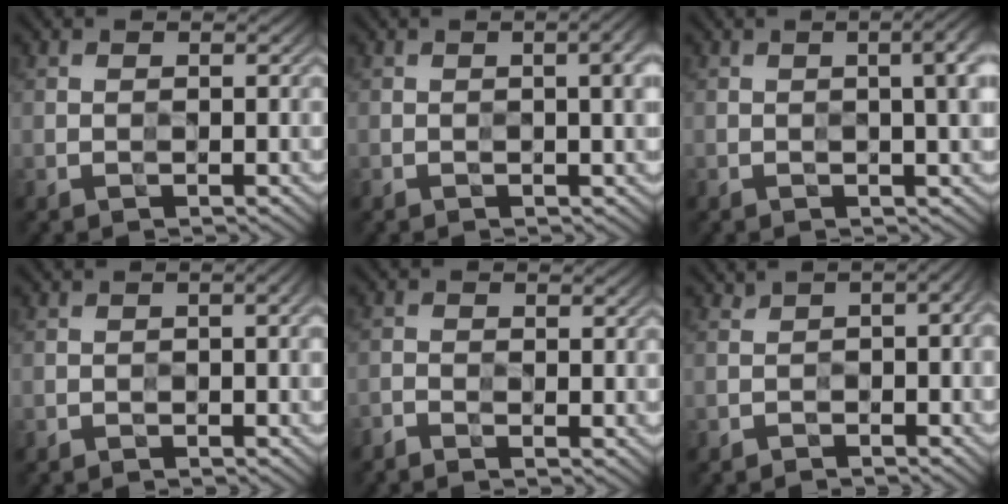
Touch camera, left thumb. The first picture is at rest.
{"total": 3.9, "force": [0.2, 0.9, 3.8], "torque": [-0.050, 0.006, 0.002]}
{"total": 5.1, "force": [0.6, 1.5, 4.9], "torque": [-0.059, 0.009, 0.008]}
{"total": 2.4, "force": [-1.6, 0.6, 1.7], "torque": [-0.026, -0.001, -0.027]}
{"total": 1.5, "force": [-1.4, 0.1, 0.4], "torque": [-0.011, -0.005, -0.038]}
{"total": 3.5, "force": [-2.2, 1.5, 2.4], "torque": [-0.037, -0.004, -0.036]}